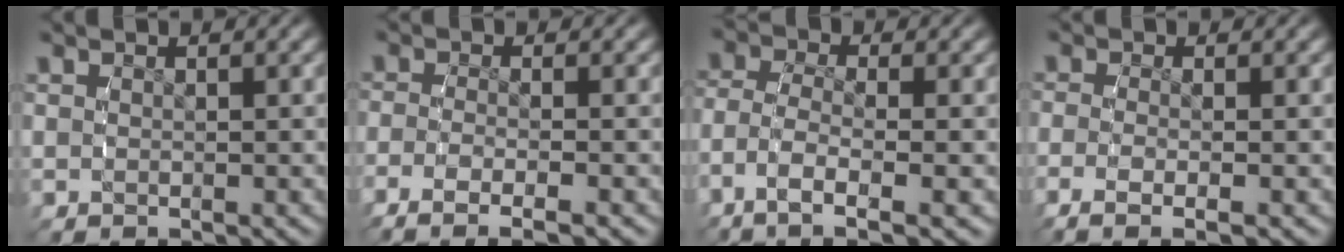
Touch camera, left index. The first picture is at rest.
{"total": 4.1, "force": [-3.0, 1.0, 2.7], "torque": [-0.058, -0.012, -0.045]}
{"total": 5.3, "force": [-2.4, 2.3, 4.1], "torque": [-0.098, -0.028, -0.030]}
{"total": 2.7, "force": [-1.7, 0.4, 2.1], "torque": [-0.053, -0.010, -0.026]}